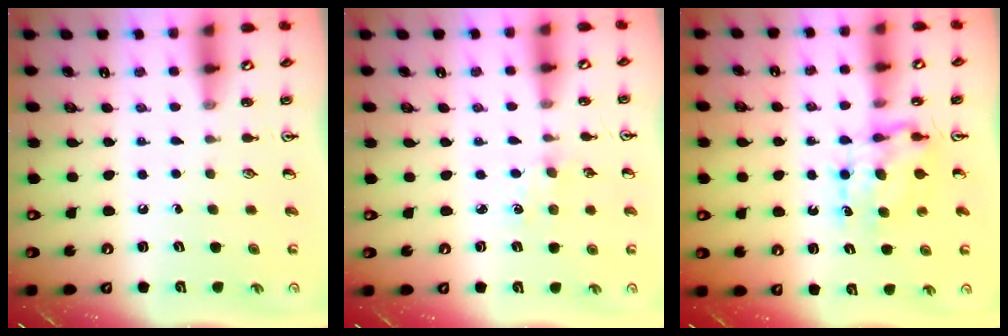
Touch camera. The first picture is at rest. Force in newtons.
{"total": 1.1, "press": 1.0, "slide": 0.2}
{"total": 7.2, "press": 7.2, "slide": 0.7}